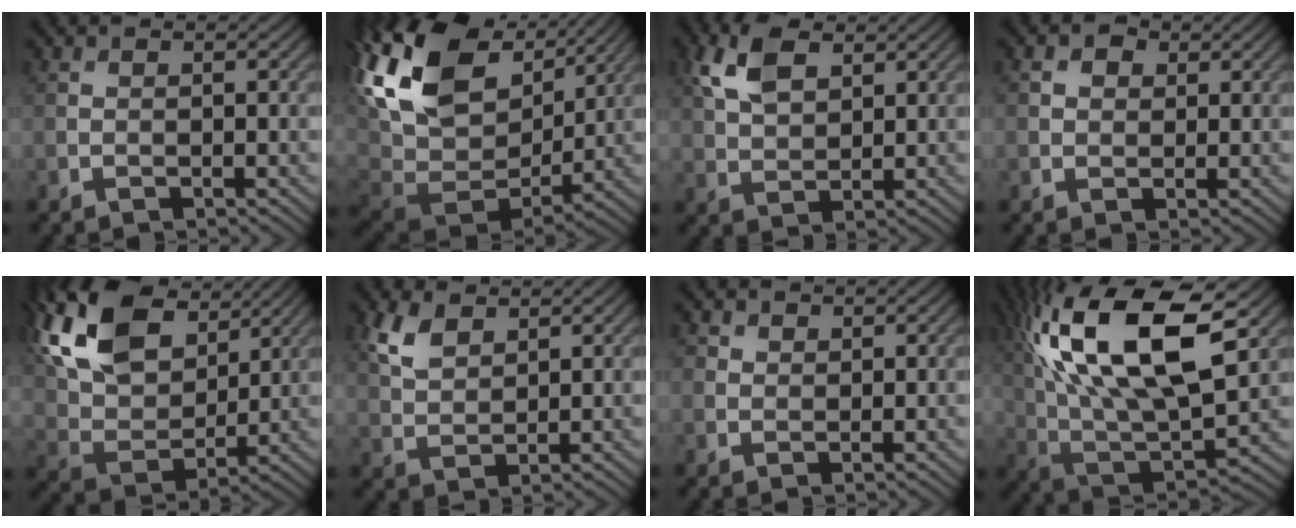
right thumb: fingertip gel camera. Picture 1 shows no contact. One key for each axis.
{"total": 19.1, "fx": 7.6, "fy": 12.4, "fz": 12.5, "tx": -0.285, "ty": 0.017, "tz": 0.155}
{"total": 6.7, "fx": 3.2, "fy": 3.8, "fz": 4.5, "tx": -0.111, "ty": 0.009, "tz": 0.061}
{"total": 2.2, "fx": 0.9, "fy": 1.8, "fz": 1.0, "tx": -0.020, "ty": 0.001, "tz": 0.011}
{"total": 16.1, "fx": 8.6, "fy": 9.2, "fz": 10.0, "tx": -0.246, "ty": 0.026, "tz": 0.148}
{"total": 4.8, "fx": 3.0, "fy": 2.6, "fz": 2.9, "tx": -0.074, "ty": 0.004, "tz": 0.065}
{"total": 1.8, "fx": 1.0, "fy": 1.4, "fz": 0.4, "tx": -0.011, "ty": -0.004, "tz": 0.015}
{"total": 21.1, "fx": 8.4, "fy": 8.8, "fz": 17.2, "tx": -0.346, "ty": 0.041, "tz": 0.141}